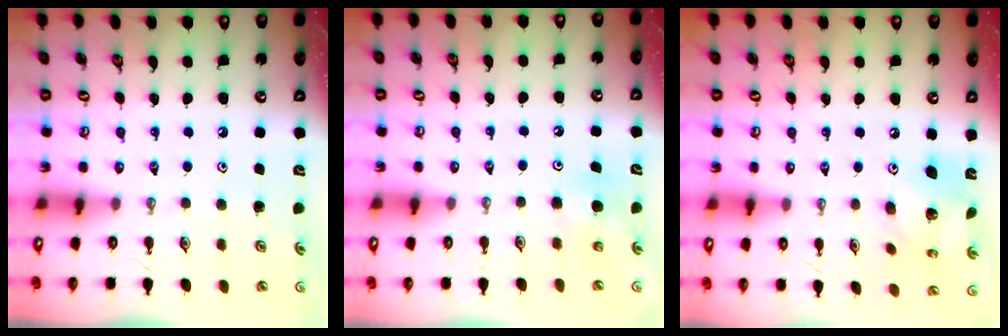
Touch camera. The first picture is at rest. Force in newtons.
{"total": 4.6, "press": 4.5, "slide": 0.4}
{"total": 11.7, "press": 11.6, "slide": 1.0}